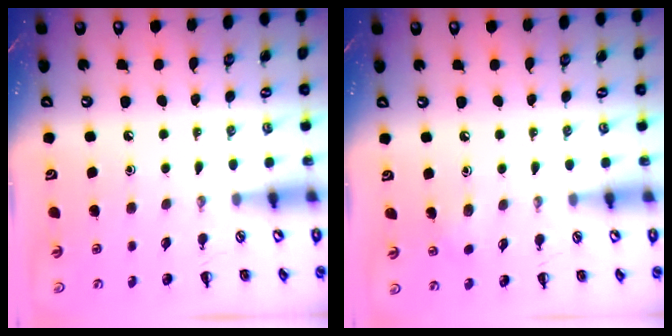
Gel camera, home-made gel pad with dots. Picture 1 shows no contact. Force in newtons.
{"total": 4.5, "press": 4.4, "slide": 1.1}